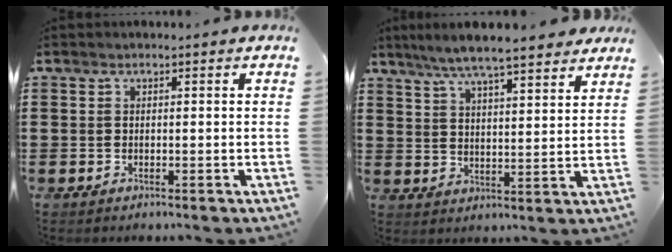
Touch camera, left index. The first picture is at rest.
{"total": 6.4, "force": [5.7, 0.1, 2.8], "torque": [-0.076, -0.023, 0.101]}